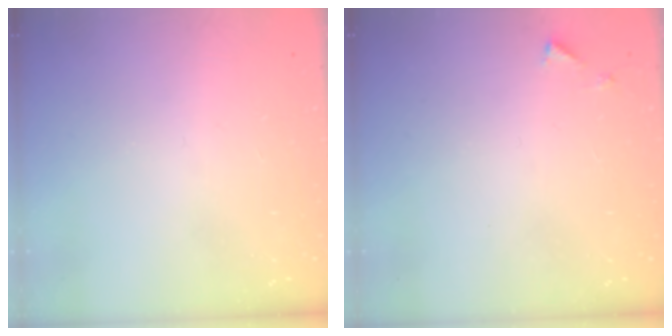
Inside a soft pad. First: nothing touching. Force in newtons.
{"total": 3.2, "press": 3.2, "slide": 0.3}